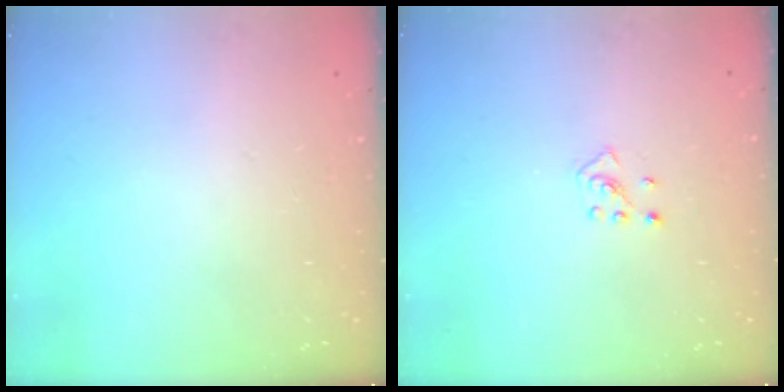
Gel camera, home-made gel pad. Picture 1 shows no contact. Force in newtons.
{"total": 2.5, "press": 2.4, "slide": 0.7}